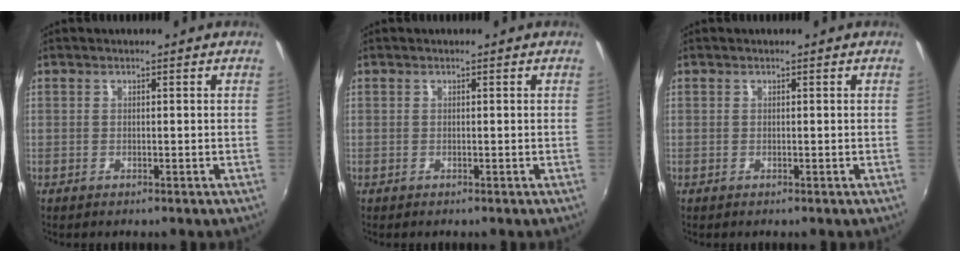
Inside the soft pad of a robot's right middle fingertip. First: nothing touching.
{"total": 0.0}
{"total": 0.0}